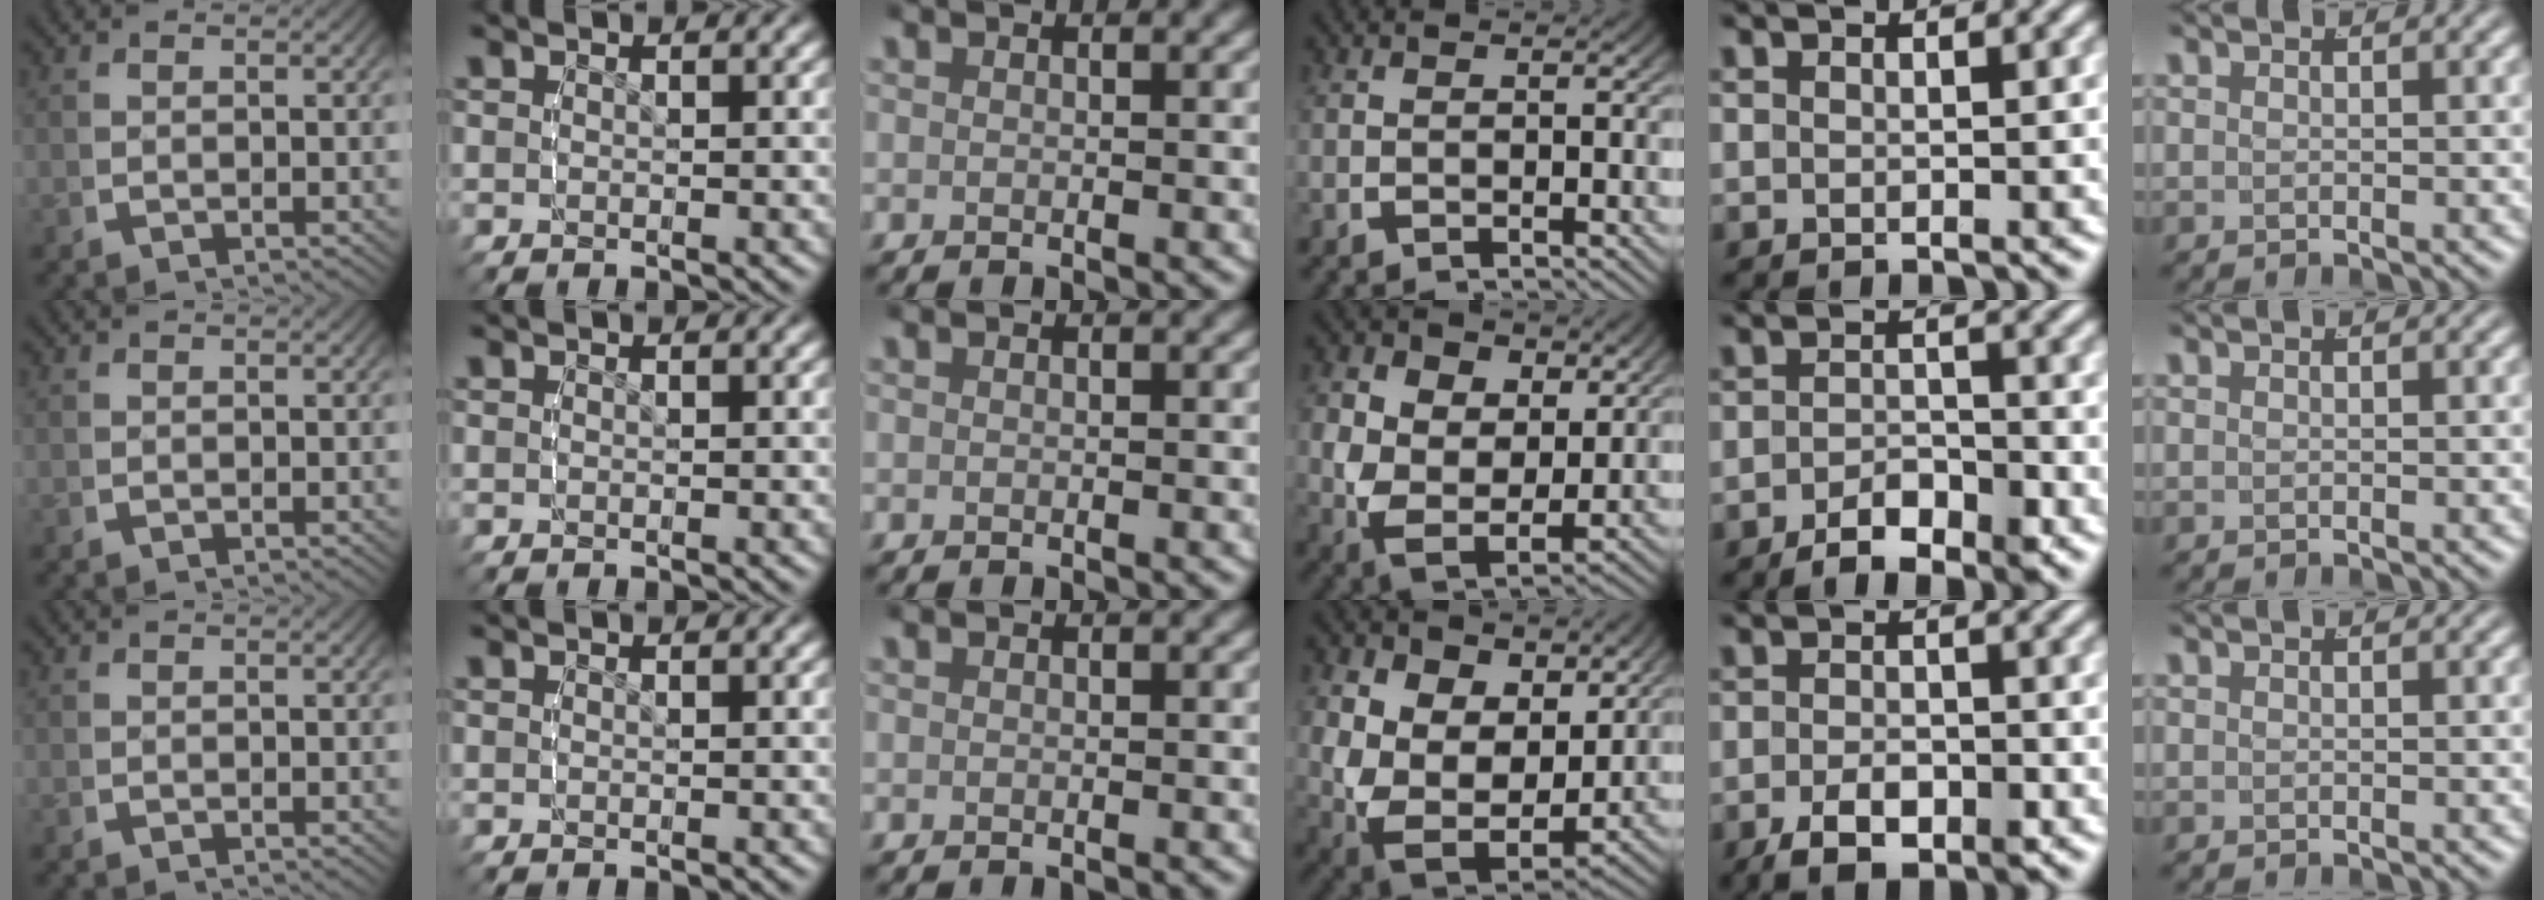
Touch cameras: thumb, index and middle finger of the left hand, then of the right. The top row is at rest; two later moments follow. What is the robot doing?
{"motion": "lift_and_place", "object": "air blower"}